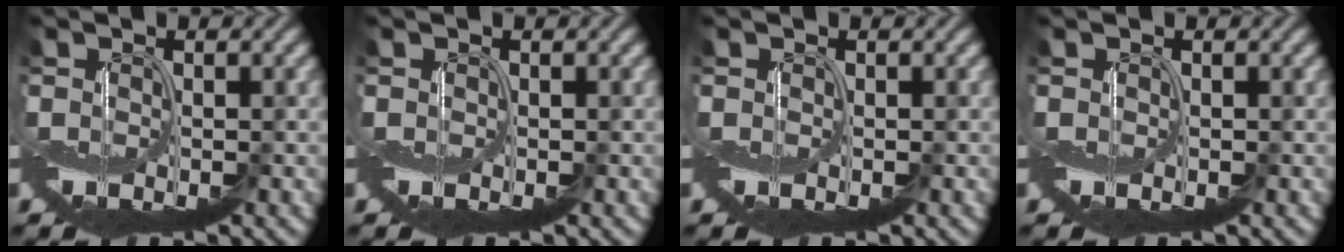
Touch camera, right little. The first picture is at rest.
{"total": 0.0}
{"total": 0.0}
{"total": 0.0}